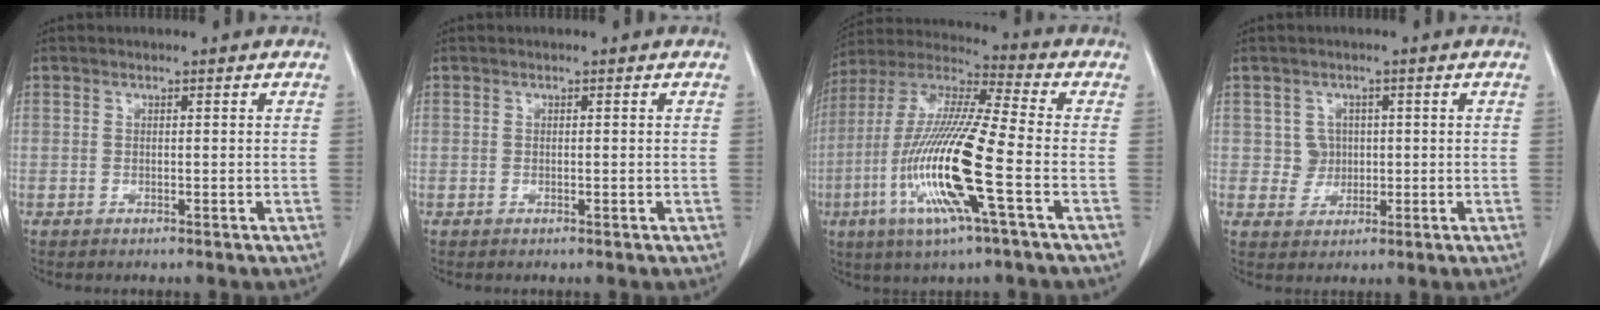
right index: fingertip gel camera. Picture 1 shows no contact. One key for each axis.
{"total": 0.0}
{"total": 18.0, "fx": -5.4, "fy": 0.6, "fz": 17.1, "tx": -0.358, "ty": -0.018, "tz": -0.109}
{"total": 3.0, "fx": 0.4, "fy": 2.9, "fz": 0.3, "tx": 0.002, "ty": 0.006, "tz": 0.008}